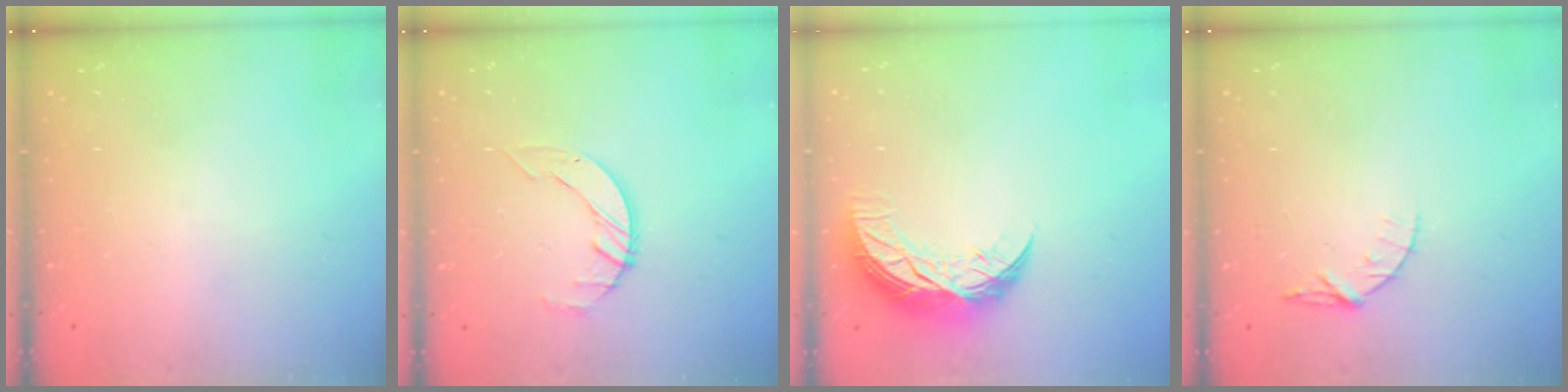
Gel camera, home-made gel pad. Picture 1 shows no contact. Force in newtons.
{"total": 2.7, "press": 2.7, "slide": 0.3}
{"total": 10.1, "press": 10.0, "slide": 0.9}
{"total": 4.7, "press": 4.7, "slide": 0.5}